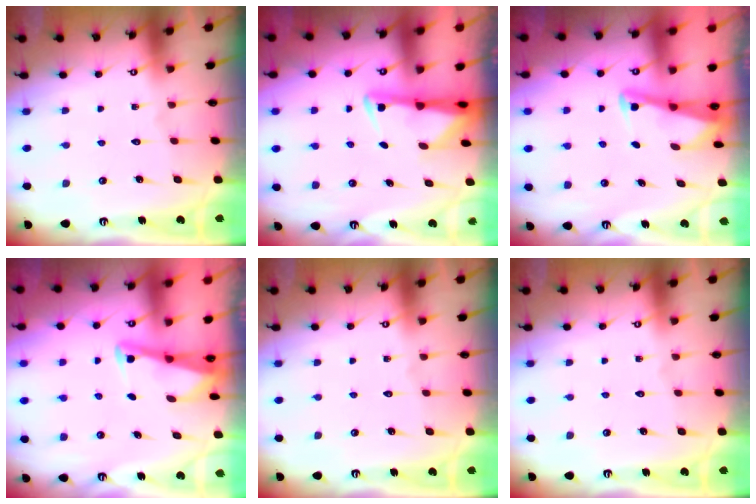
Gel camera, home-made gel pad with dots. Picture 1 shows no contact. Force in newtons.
{"total": 2.9, "press": 2.8, "slide": 0.6}
{"total": 3.0, "press": 2.9, "slide": 0.4}
{"total": 3.0, "press": 2.9, "slide": 0.4}
{"total": 0.0}
{"total": 0.0}